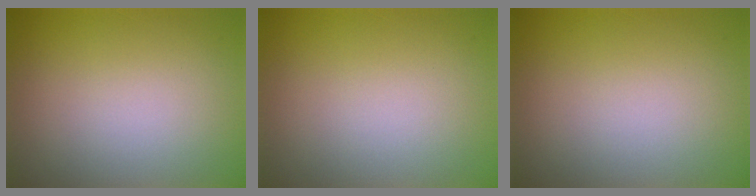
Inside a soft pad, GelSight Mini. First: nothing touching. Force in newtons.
{"total": 0.0}
{"total": 0.0}